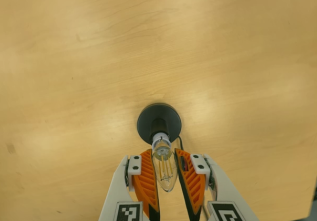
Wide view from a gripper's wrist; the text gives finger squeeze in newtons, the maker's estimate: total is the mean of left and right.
{"total": 11.7, "left": 11.5, "right": 11.9}